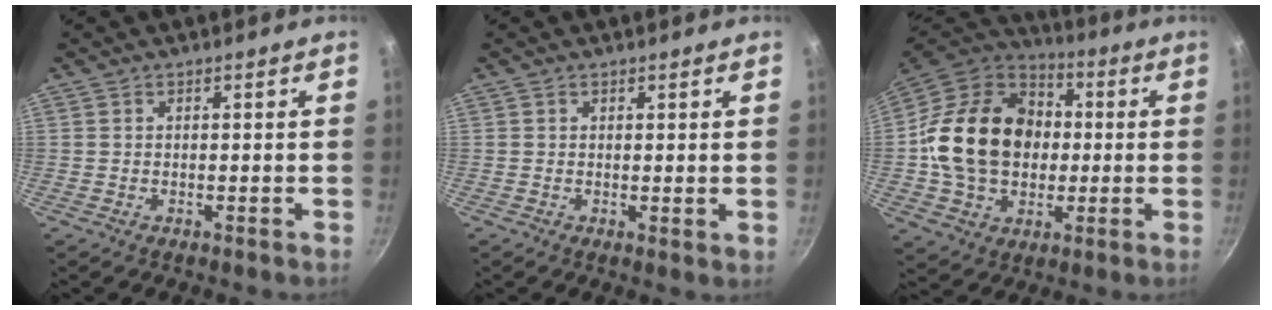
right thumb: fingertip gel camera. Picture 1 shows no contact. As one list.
[{"total": 1.3, "force": [0.7, 0.6, 1.0], "torque": [-0.012, -0.006, 0.009]}, {"total": 22.4, "force": [0.5, 17.5, 14.0], "torque": [-0.221, 0.035, 0.007]}]